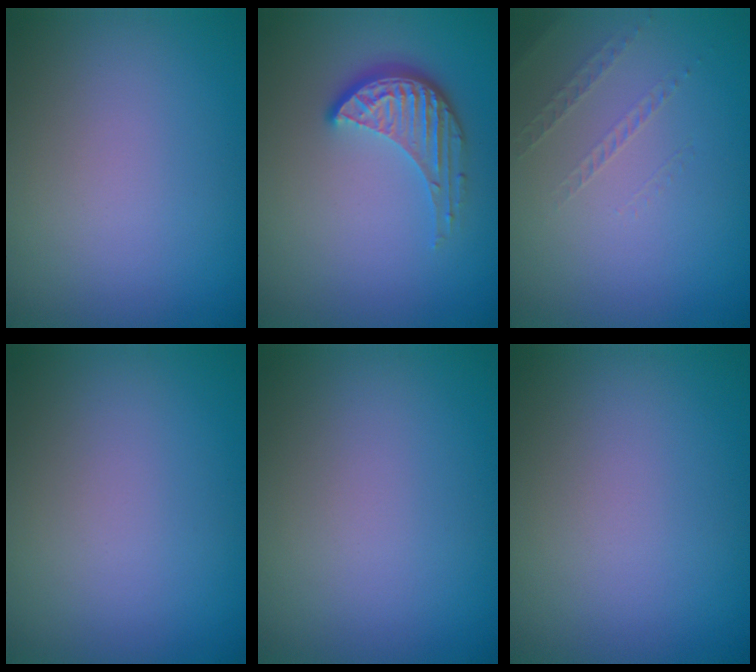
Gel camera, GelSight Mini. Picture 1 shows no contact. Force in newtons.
{"total": 4.1, "press": 3.1, "slide": 2.7}
{"total": 1.0, "press": 0.4, "slide": 0.9}
{"total": 0.0}
{"total": 0.0}
{"total": 0.0}